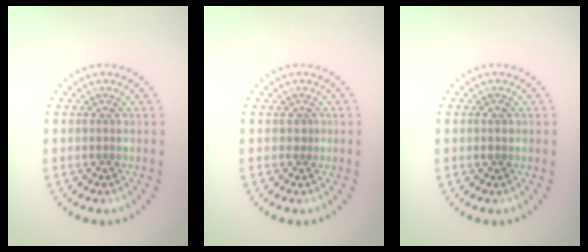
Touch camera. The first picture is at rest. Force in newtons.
{"total": 0.6, "press": 0.4, "slide": 0.5}
{"total": 1.1, "press": 1.1, "slide": 0.1}